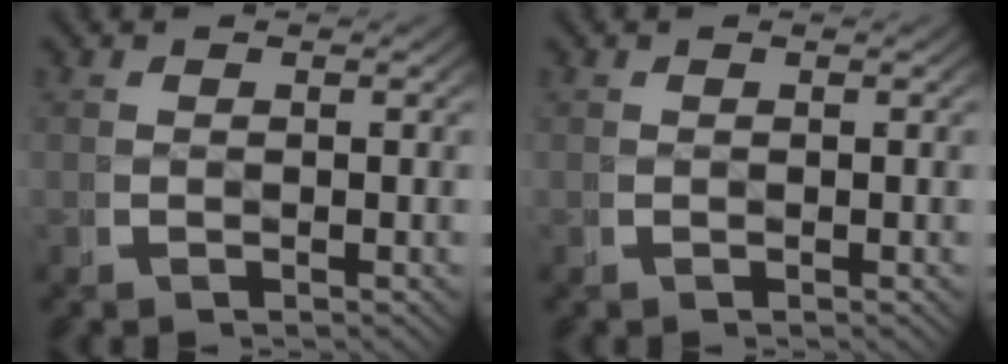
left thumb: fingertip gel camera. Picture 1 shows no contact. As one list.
[{"total": 0.0}]